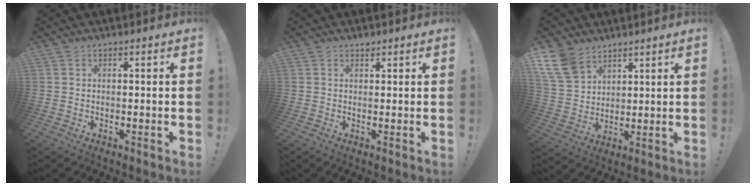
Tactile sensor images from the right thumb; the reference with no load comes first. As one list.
[{"total": 1.1, "force": [1.1, 0.2, 0.2], "torque": [0.012, -0.009, 0.018]}, {"total": 11.3, "force": [7.6, 7.0, 4.5], "torque": [-0.101, -0.038, 0.154]}]